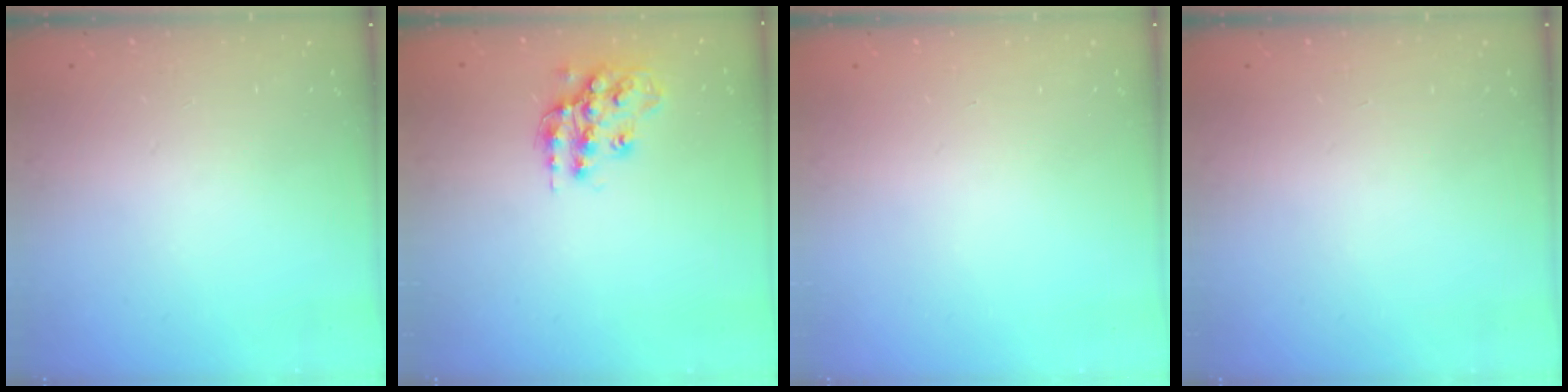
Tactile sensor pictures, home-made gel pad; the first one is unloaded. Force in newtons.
{"total": 15.0, "press": 15.0, "slide": 1.2}
{"total": 0.0}
{"total": 0.0}